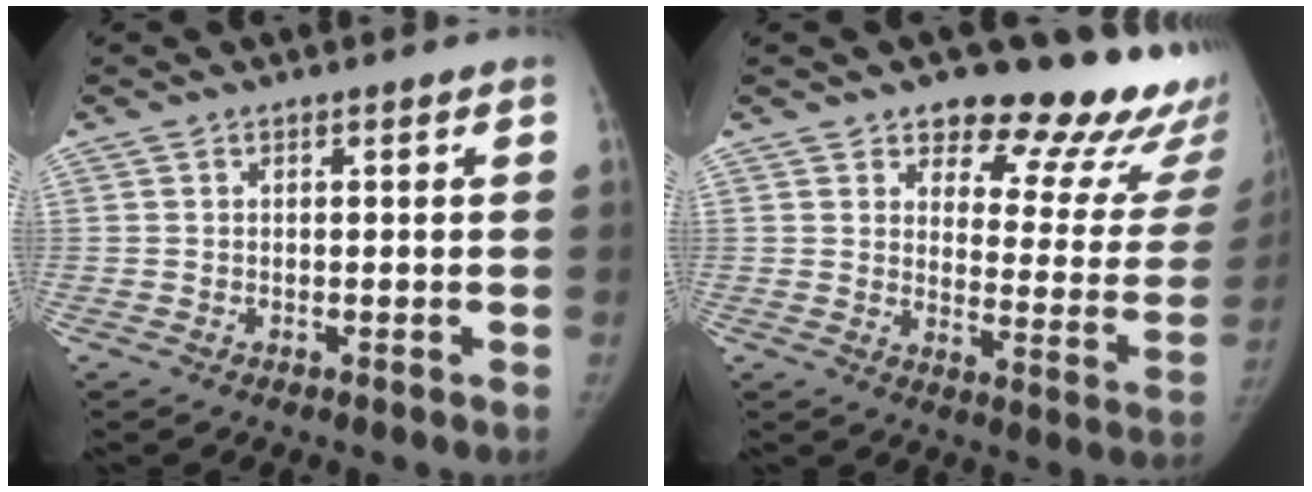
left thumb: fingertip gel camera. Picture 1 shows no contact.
{"total": 23.8, "force": [18.1, 9.9, 11.9], "torque": [-0.098, -0.114, 0.217]}